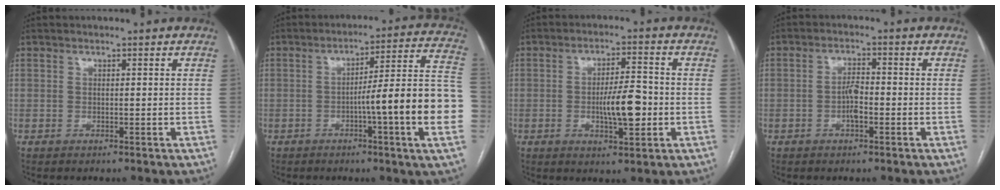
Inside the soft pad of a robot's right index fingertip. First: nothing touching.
{"total": 17.1, "force": [-3.6, -0.8, 16.7], "torque": [-0.190, 0.017, -0.056]}
{"total": 7.4, "force": [-1.4, 1.8, 7.0], "torque": [-0.120, 0.002, -0.021]}
{"total": 3.1, "force": [-1.0, 0.9, 2.8], "torque": [-0.052, 0.003, -0.020]}